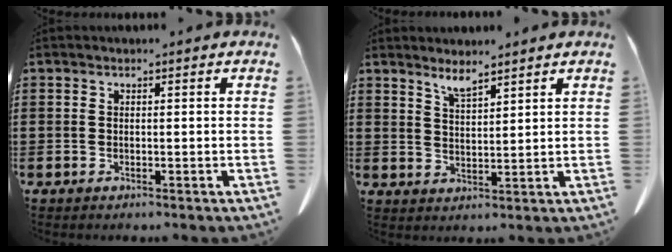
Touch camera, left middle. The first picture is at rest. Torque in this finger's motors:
{"motor_torque": [-0.09, -0.16, -0.03, 0.01]}